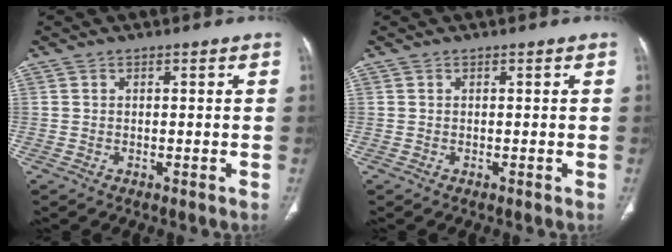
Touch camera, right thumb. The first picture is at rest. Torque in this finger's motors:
{"motor_torque": [0.00, 0.00, -0.08, 0.05, 0.00]}